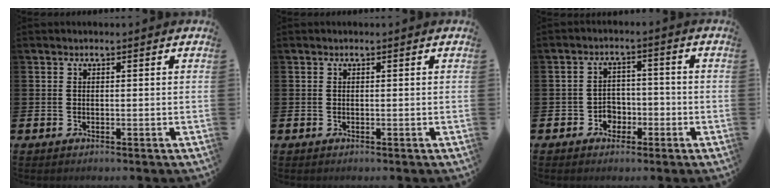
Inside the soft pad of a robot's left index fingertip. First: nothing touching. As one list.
[{"total": 0.0}, {"total": 3.3, "force": [-1.7, 2.7, 0.8], "torque": [-0.023, 0.005, -0.042]}]